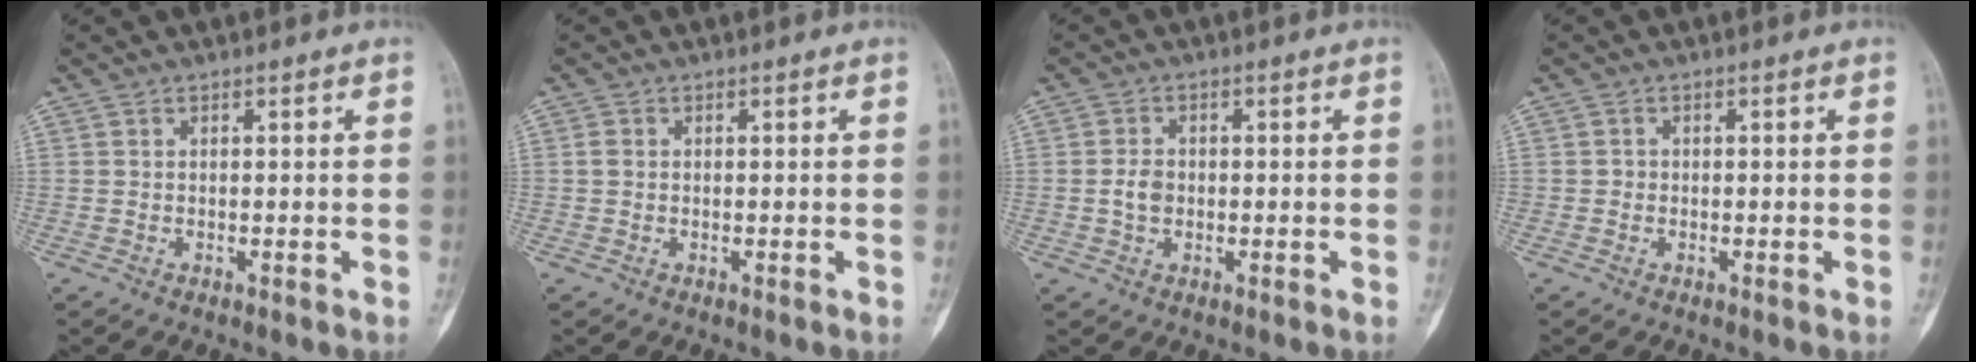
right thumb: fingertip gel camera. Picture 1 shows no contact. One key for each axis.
{"total": 1.0, "fx": 0.0, "fy": 0.8, "fz": 0.6, "tx": -0.010, "ty": 0.001, "tz": 0.000}
{"total": 3.0, "fx": -0.3, "fy": 2.3, "fz": 2.0, "tx": -0.031, "ty": 0.007, "tz": -0.010}
{"total": 0.8, "fx": -0.1, "fy": 0.8, "fz": 0.2, "tx": 0.002, "ty": 0.003, "tz": -0.003}